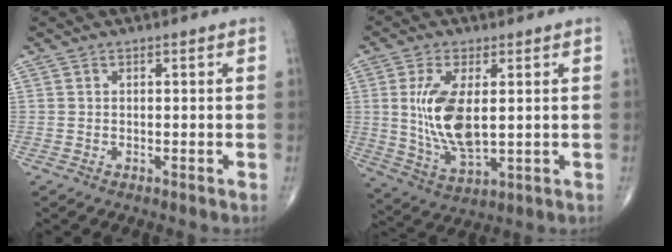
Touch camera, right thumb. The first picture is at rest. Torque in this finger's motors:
{"motor_torque": [-0.41, 0.92, 1.13, 0.38, 0.37]}